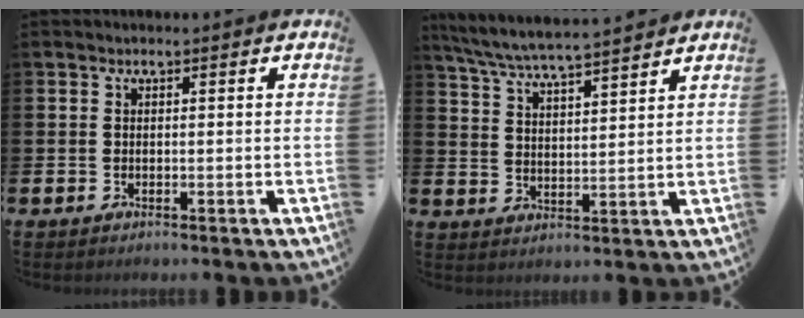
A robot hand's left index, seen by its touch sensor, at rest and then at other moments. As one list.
[{"total": 6.2, "force": [6.0, 0.0, 1.6], "torque": [-0.060, -0.035, 0.107]}]